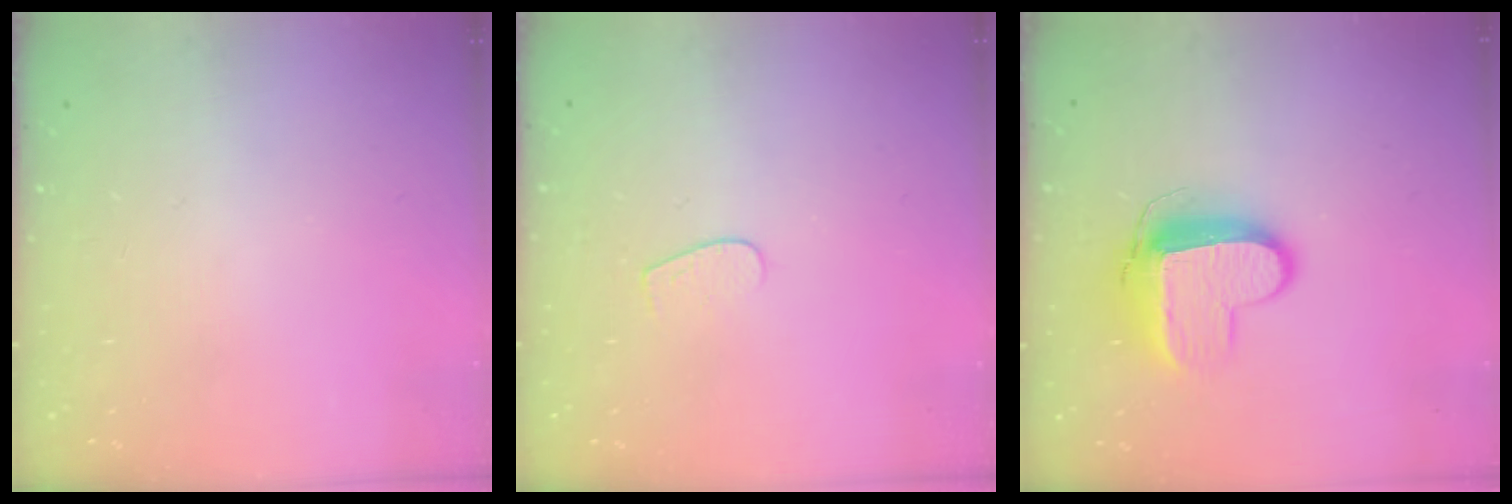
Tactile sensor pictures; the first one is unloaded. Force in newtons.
{"total": 3.1, "press": 3.1, "slide": 0.2}
{"total": 11.1, "press": 11.1, "slide": 1.0}